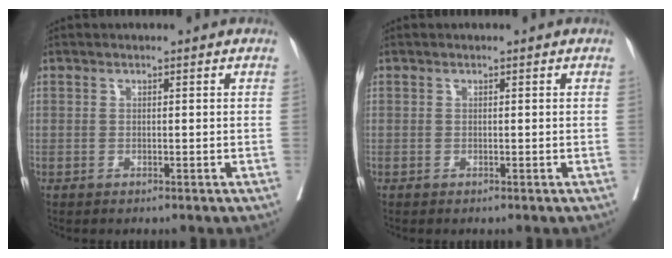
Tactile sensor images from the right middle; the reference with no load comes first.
{"total": 0.0}